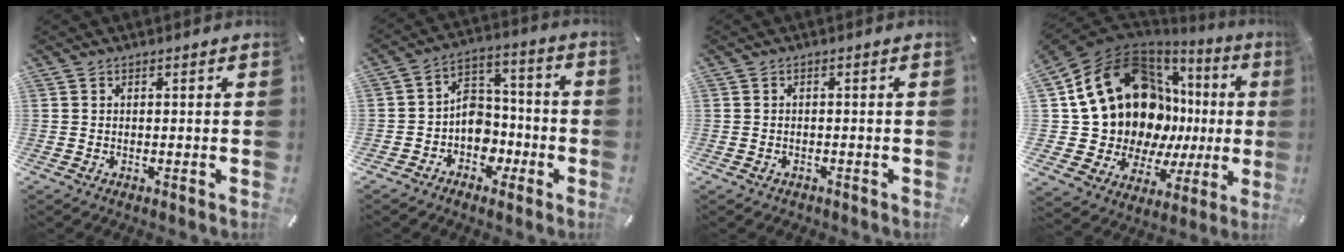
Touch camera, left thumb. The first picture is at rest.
{"total": 8.8, "force": [-3.3, 7.6, 2.8], "torque": [-0.033, 0.022, -0.055]}
{"total": 1.3, "force": [-0.8, 0.9, 0.4], "torque": [-0.008, 0.004, -0.020]}
{"total": 23.6, "force": [7.6, 17.2, 14.3], "torque": [-0.242, -0.065, 0.172]}